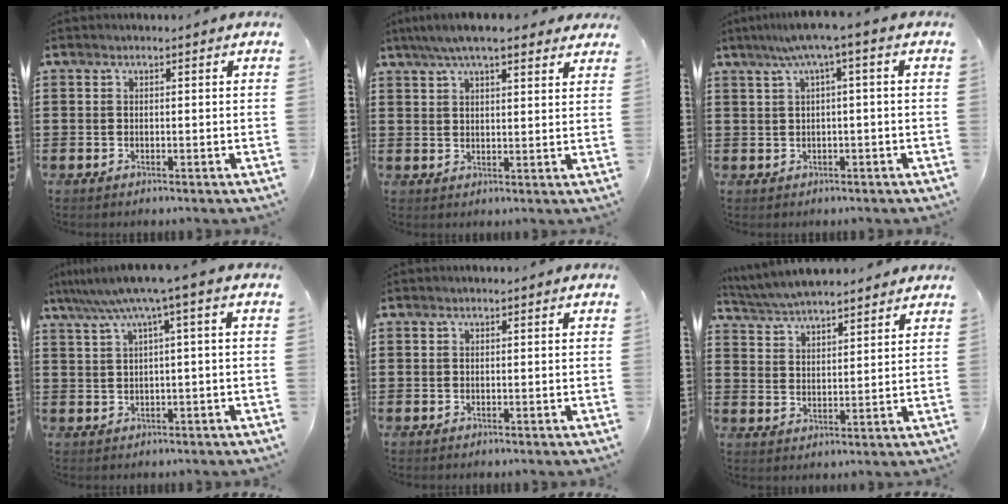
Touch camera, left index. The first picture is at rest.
{"total": 6.4, "force": [5.2, 1.0, 3.6], "torque": [-0.082, -0.004, 0.094]}
{"total": 4.2, "force": [1.0, -0.2, 4.0], "torque": [-0.078, 0.000, 0.013]}
{"total": 5.2, "force": [1.8, -0.6, 4.8], "torque": [-0.096, -0.015, 0.027]}
{"total": 0.0}
{"total": 5.0, "force": [4.8, 0.4, 1.3], "torque": [-0.043, -0.016, 0.086]}